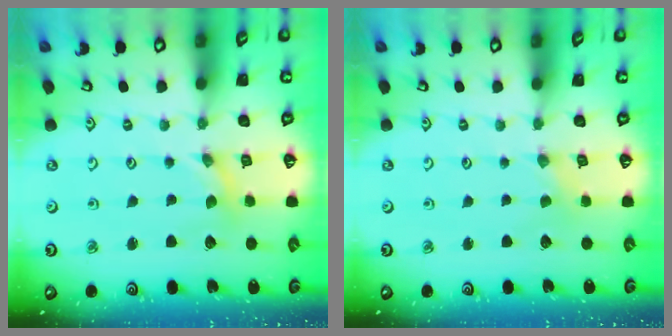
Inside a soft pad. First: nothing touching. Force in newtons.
{"total": 0.0}